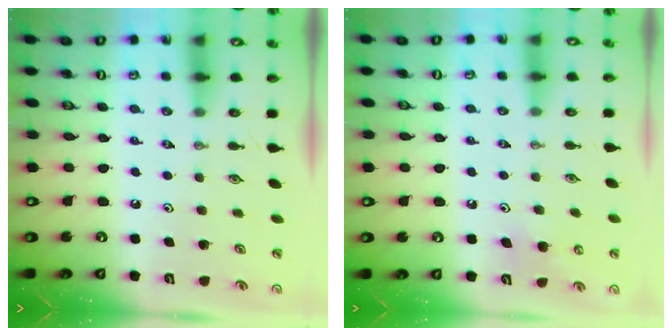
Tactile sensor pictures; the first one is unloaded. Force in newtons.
{"total": 5.9, "press": 5.8, "slide": 0.6}